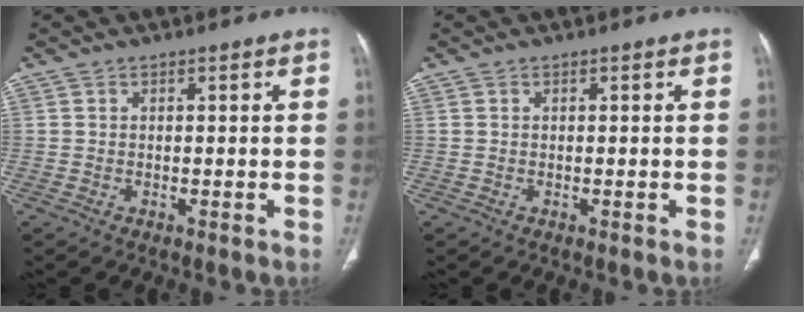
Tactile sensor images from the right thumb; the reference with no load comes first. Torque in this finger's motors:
{"motor_torque": [-0.27, 0.10, -0.15, 0.11, 0.02]}